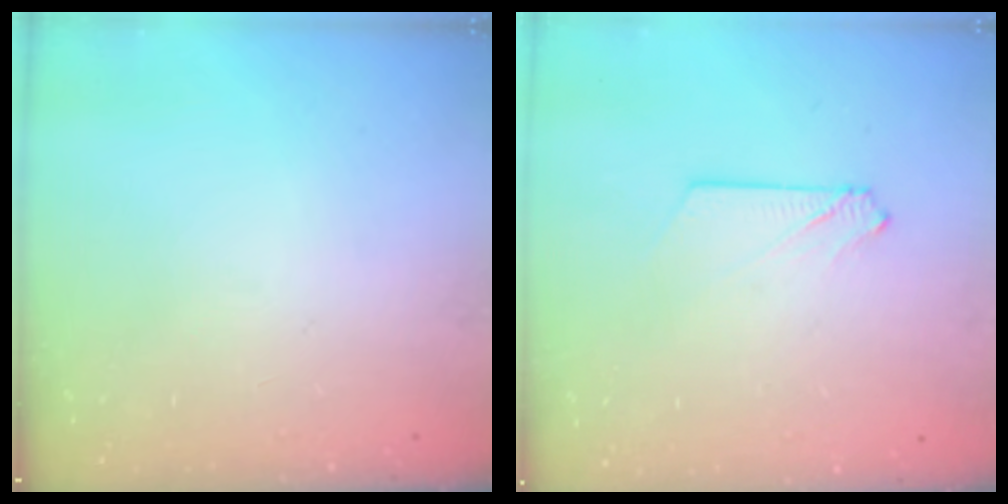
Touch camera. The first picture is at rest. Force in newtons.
{"total": 2.9, "press": 2.9, "slide": 0.4}